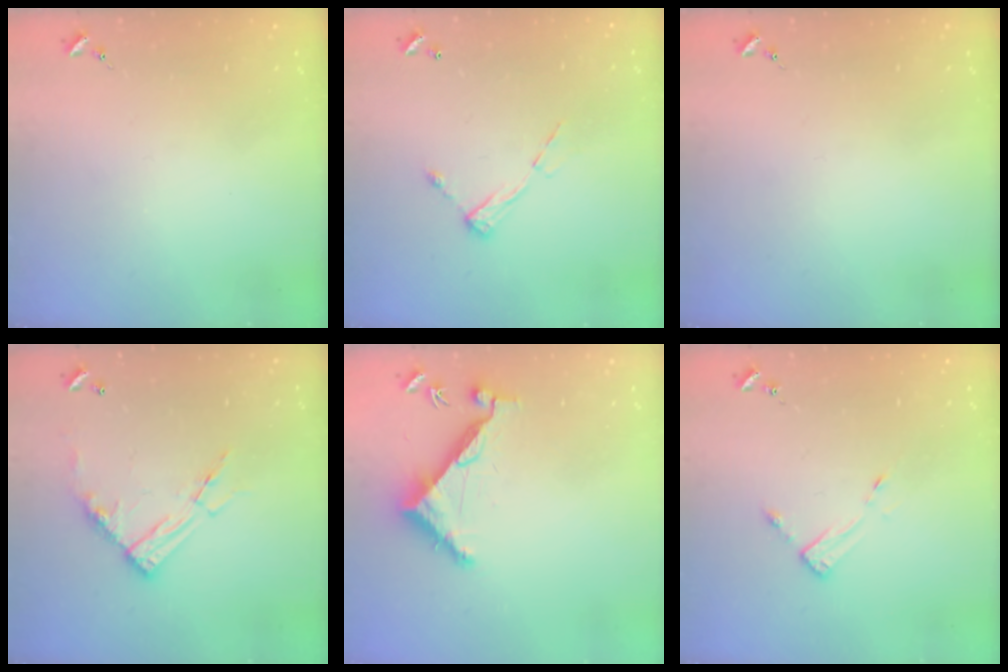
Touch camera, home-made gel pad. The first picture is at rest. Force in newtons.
{"total": 8.2, "press": 8.2, "slide": 0.5}
{"total": 0.0}
{"total": 13.1, "press": 13.0, "slide": 1.2}
{"total": 6.9, "press": 6.9, "slide": 0.3}
{"total": 3.2, "press": 3.2, "slide": 0.3}